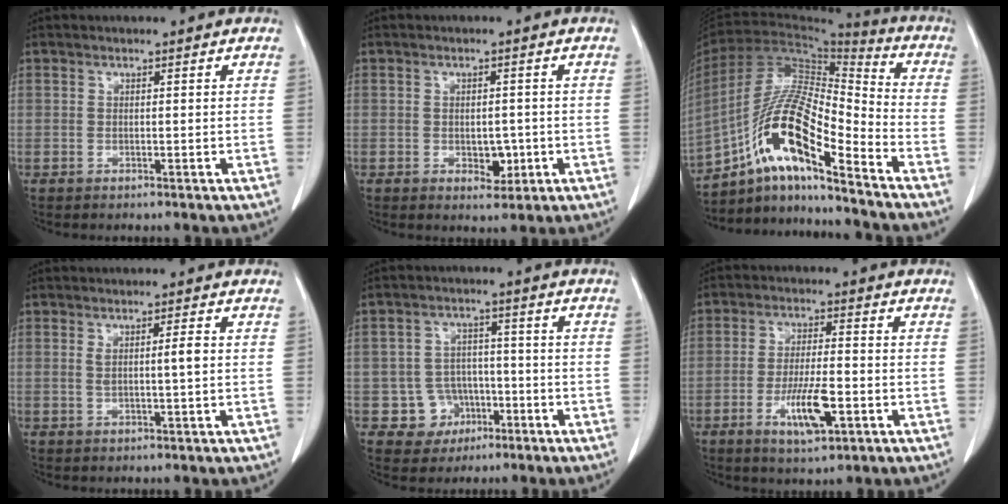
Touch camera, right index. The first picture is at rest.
{"total": 3.1, "force": [-0.7, 2.0, 2.3], "torque": [-0.022, 0.004, 0.000]}
{"total": 16.5, "force": [-9.9, 2.8, 12.9], "torque": [-0.250, 0.014, -0.175]}
{"total": 2.3, "force": [0.4, -0.1, 2.3], "torque": [-0.034, 0.002, 0.010]}
{"total": 6.0, "force": [-2.4, 5.4, 0.6], "torque": [0.003, 0.015, -0.029]}
{"total": 7.9, "force": [-2.9, 1.7, 7.1], "torque": [-0.131, -0.006, -0.045]}